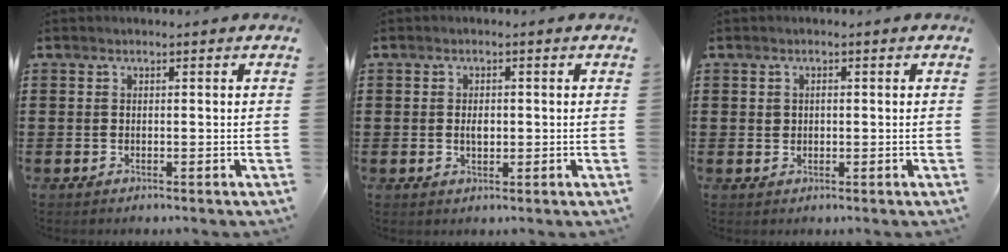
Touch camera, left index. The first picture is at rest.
{"total": 1.8, "force": [0.1, 0.9, 1.5], "torque": [-0.031, 0.005, 0.000]}
{"total": 0.9, "force": [0.3, 0.7, 0.5], "torque": [-0.013, 0.004, 0.006]}